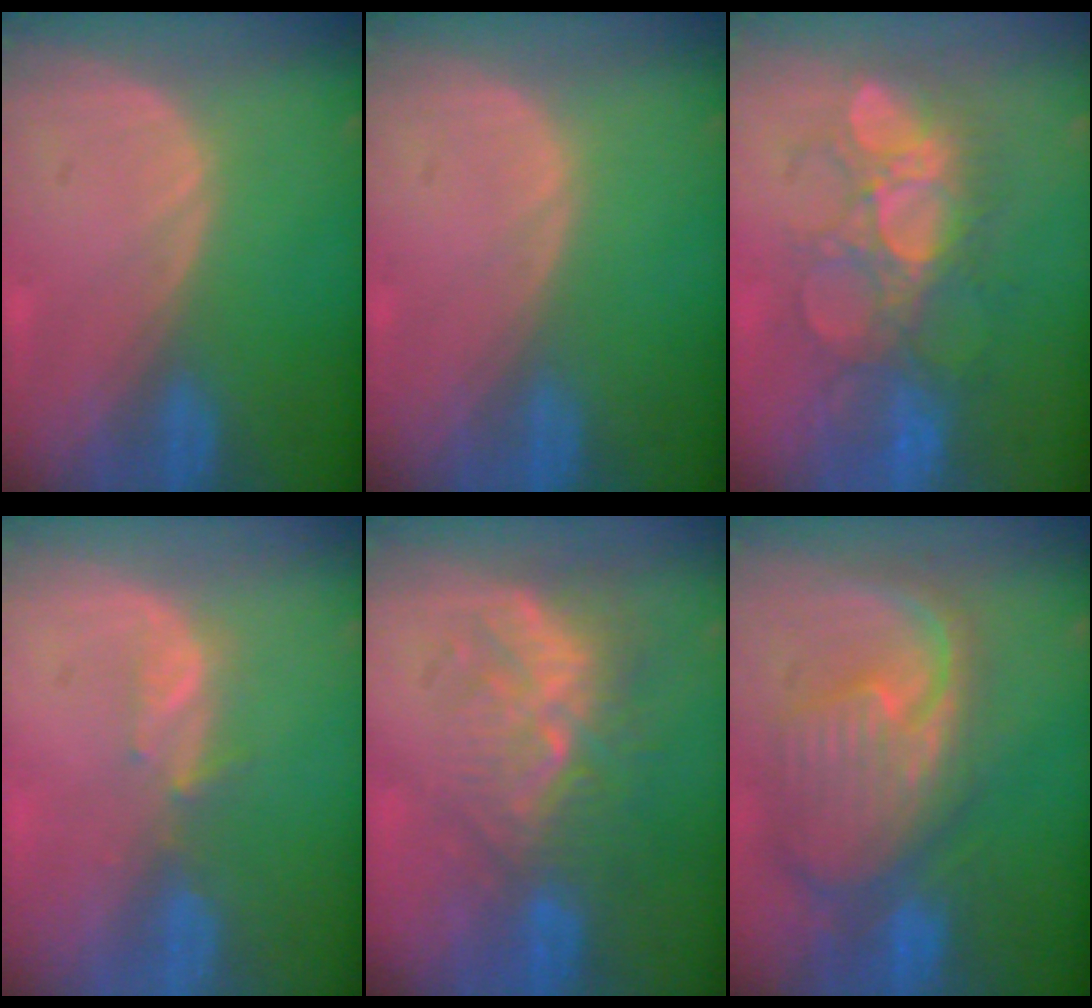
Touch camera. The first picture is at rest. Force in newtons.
{"total": 0.0}
{"total": 9.0, "press": 8.9, "slide": 1.1}
{"total": 2.3, "press": 2.1, "slide": 0.8}
{"total": 9.6, "press": 8.6, "slide": 4.1}
{"total": 11.9, "press": 10.4, "slide": 5.9}